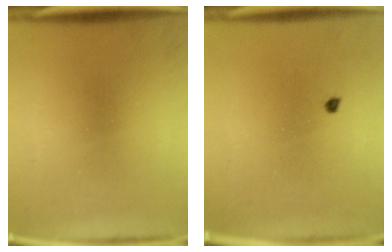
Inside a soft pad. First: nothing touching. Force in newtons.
{"total": 0.6}